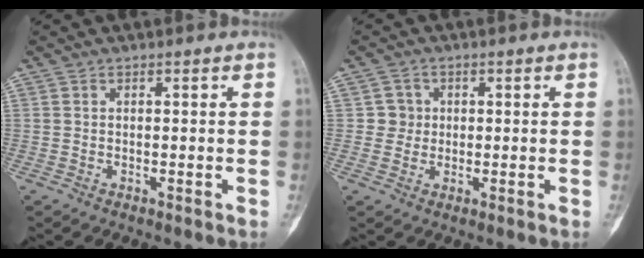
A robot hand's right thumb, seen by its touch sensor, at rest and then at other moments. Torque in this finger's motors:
{"motor_torque": [0.19, -0.12, 0.30, -0.13, 0.00]}